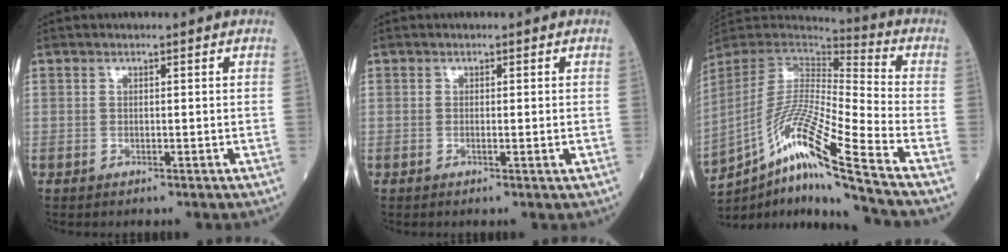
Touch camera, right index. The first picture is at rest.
{"total": 1.0, "force": [-0.2, -0.1, 0.9], "torque": [-0.015, -0.003, -0.003]}
{"total": 19.2, "force": [-12.6, -1.2, 14.4], "torque": [-0.302, -0.016, -0.241]}